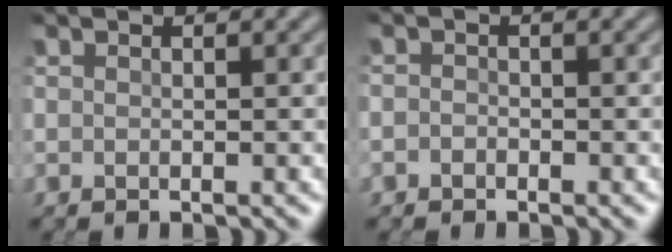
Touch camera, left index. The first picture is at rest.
{"total": 0.8, "force": [-0.5, 0.6, 0.2], "torque": [0.010, 0.005, -0.013]}